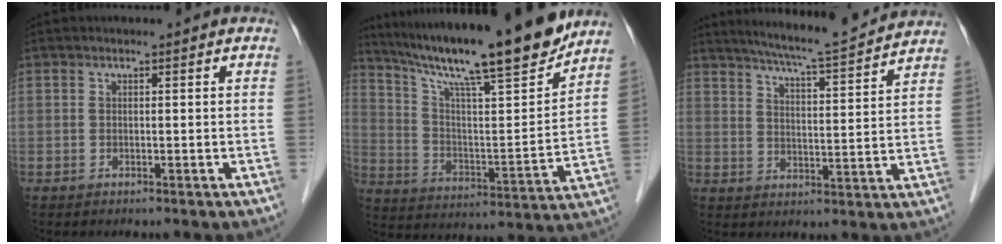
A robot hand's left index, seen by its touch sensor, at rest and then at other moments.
{"total": 21.1, "force": [17.5, 0.5, 11.8], "torque": [-0.194, -0.015, 0.278]}
{"total": 13.1, "force": [12.1, 0.0, 4.9], "torque": [-0.083, 0.001, 0.167]}